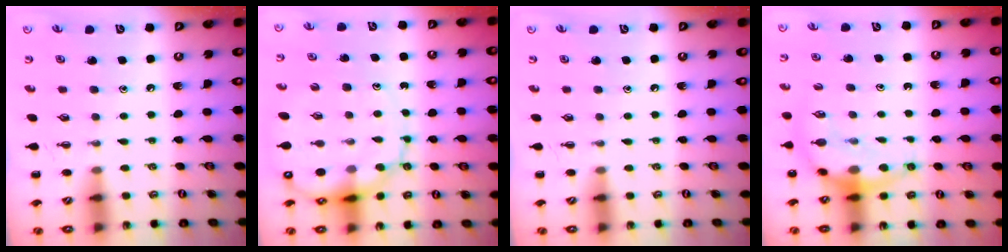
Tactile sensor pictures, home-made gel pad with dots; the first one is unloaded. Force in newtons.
{"total": 12.3, "press": 11.8, "slide": 3.7}
{"total": 0.0}
{"total": 9.2, "press": 9.0, "slide": 1.6}